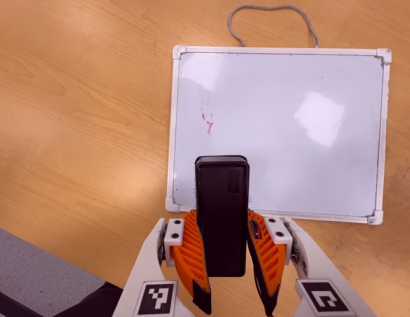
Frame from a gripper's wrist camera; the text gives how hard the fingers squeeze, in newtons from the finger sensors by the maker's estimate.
{"total": 11.4, "left": 9.4, "right": 13.4}